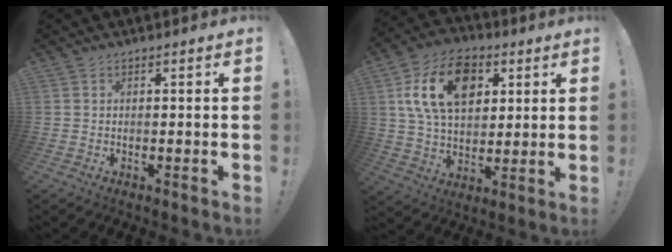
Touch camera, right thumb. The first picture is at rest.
{"total": 19.0, "force": [6.6, 13.0, 12.2], "torque": [-0.194, -0.014, 0.121]}